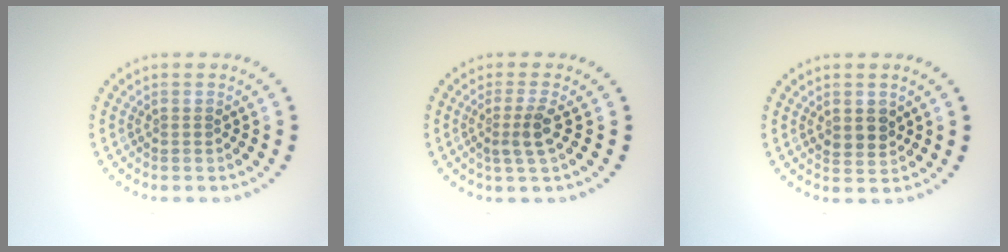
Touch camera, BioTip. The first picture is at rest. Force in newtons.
{"total": 2.3, "press": 1.8, "slide": 1.4}
{"total": 1.9, "press": 1.8, "slide": 0.6}